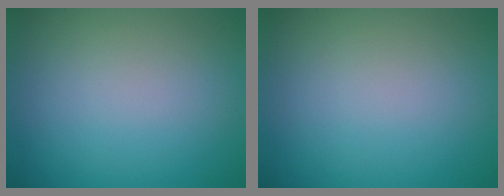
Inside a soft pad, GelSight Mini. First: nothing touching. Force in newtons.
{"total": 0.0}